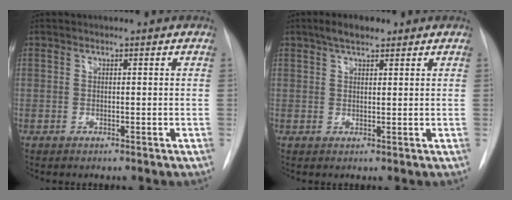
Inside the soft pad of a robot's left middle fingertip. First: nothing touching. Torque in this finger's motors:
{"motor_torque": [0.16, -0.16, 0.02, 0.03]}